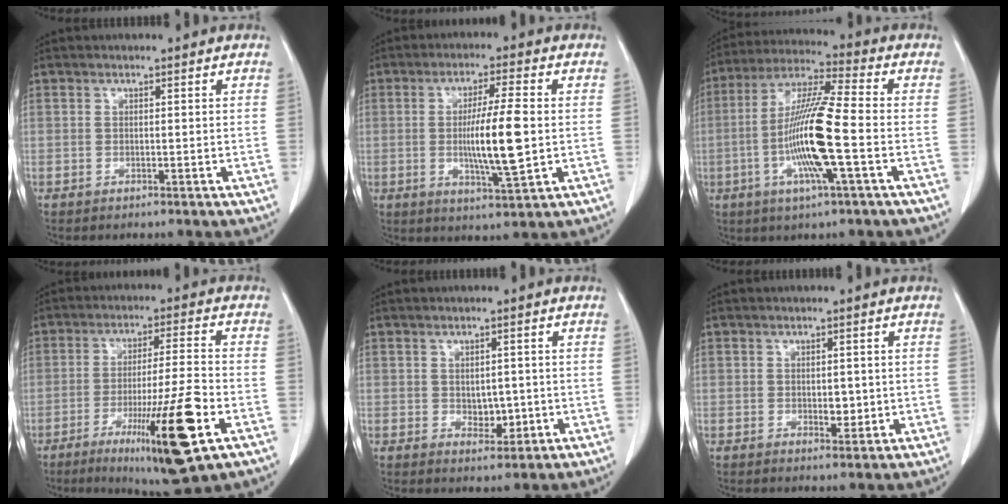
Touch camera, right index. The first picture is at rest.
{"total": 9.8, "force": [-0.4, 0.7, 9.7], "torque": [-0.167, -0.009, -0.009]}
{"total": 14.1, "force": [-3.1, 0.3, 13.7], "torque": [-0.273, -0.005, -0.066]}
{"total": 15.3, "force": [-6.2, 0.3, 13.9], "torque": [-0.236, -0.030, -0.097]}
{"total": 3.5, "force": [-0.4, 2.3, 2.6], "torque": [-0.032, -0.002, 0.003]}
{"total": 2.6, "force": [-0.2, 1.5, 2.2], "torque": [-0.027, -0.002, 0.003]}